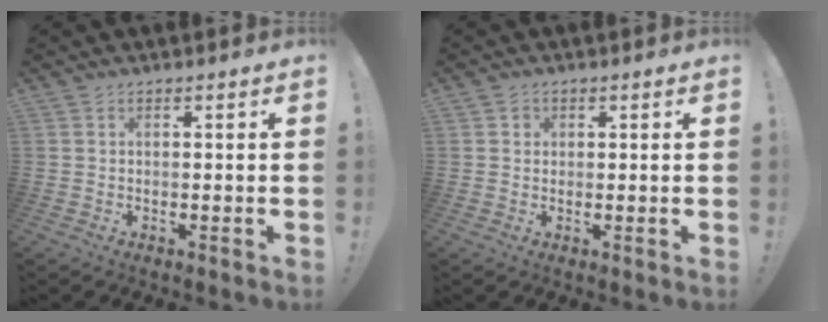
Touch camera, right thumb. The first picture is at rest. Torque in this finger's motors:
{"motor_torque": [0.38, -0.49, -0.14, -0.40, -0.04]}